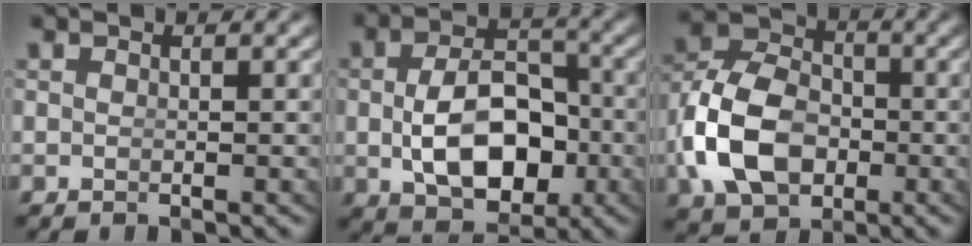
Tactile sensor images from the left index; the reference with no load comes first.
{"total": 7.9, "force": [-1.3, 4.9, 6.1], "torque": [-0.096, -0.023, -0.009]}
{"total": 9.2, "force": [-1.4, 7.2, 5.6], "torque": [-0.117, -0.026, -0.014]}